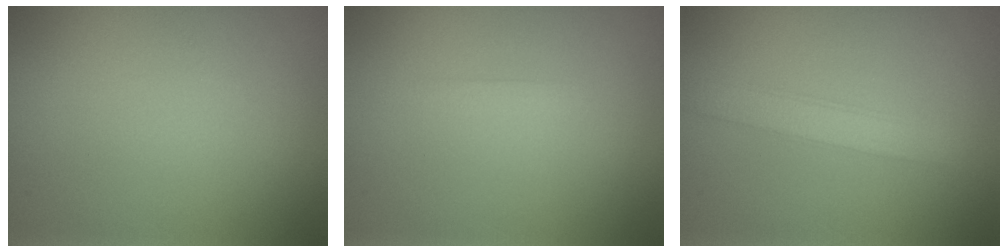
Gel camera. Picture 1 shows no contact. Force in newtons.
{"total": 0.7, "press": 0.7, "slide": 0.0}
{"total": 2.4, "press": 2.4, "slide": 0.1}